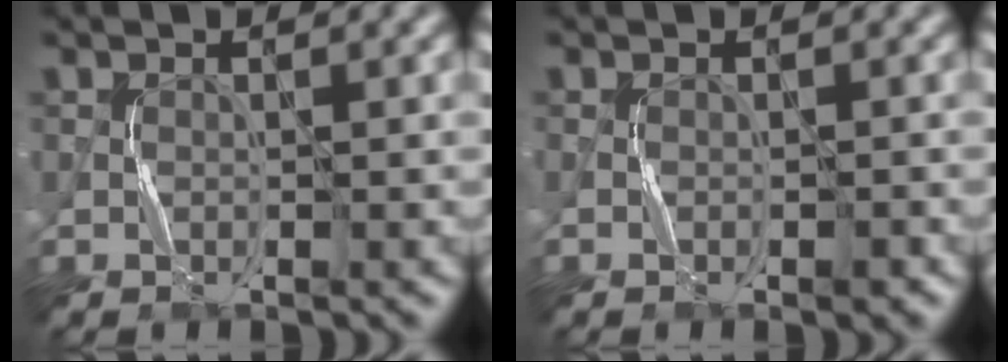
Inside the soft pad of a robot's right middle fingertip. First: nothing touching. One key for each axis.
{"total": 1.0, "fx": -0.5, "fy": 0.3, "fz": 0.7, "tx": -0.015, "ty": 0.001, "tz": -0.009}